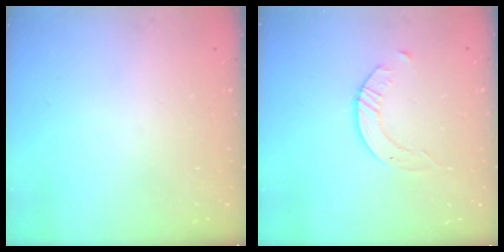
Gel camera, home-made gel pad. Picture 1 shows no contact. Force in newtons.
{"total": 2.6, "press": 2.6, "slide": 0.3}